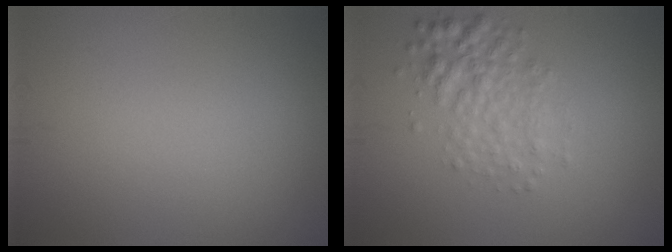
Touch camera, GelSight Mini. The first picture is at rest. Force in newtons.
{"total": 3.3, "press": 3.3, "slide": 0.1}